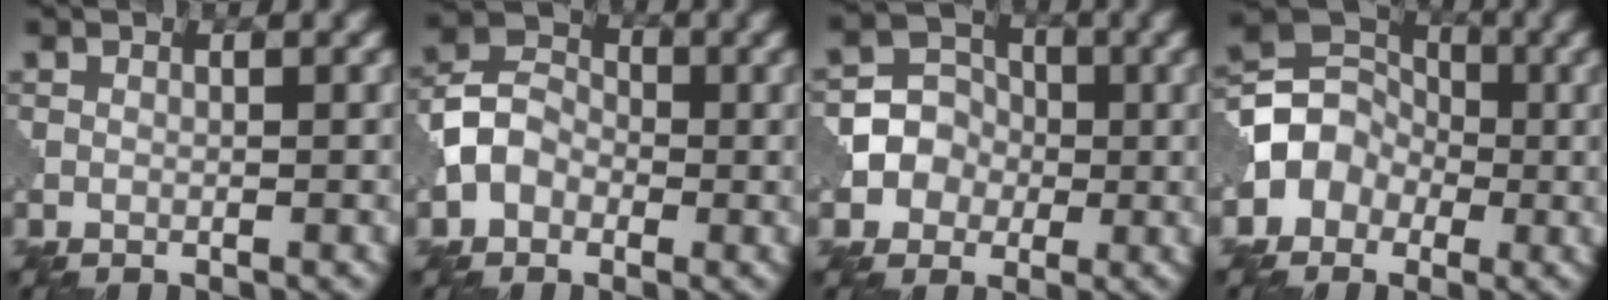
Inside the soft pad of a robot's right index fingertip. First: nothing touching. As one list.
[{"total": 4.3, "force": [-1.3, 3.5, 2.2], "torque": [-0.042, 0.010, -0.033]}, {"total": 5.1, "force": [-0.8, 4.8, 1.6], "torque": [-0.014, 0.020, -0.032]}, {"total": 4.7, "force": [-1.3, 4.1, 1.7], "torque": [-0.018, 0.010, -0.035]}]